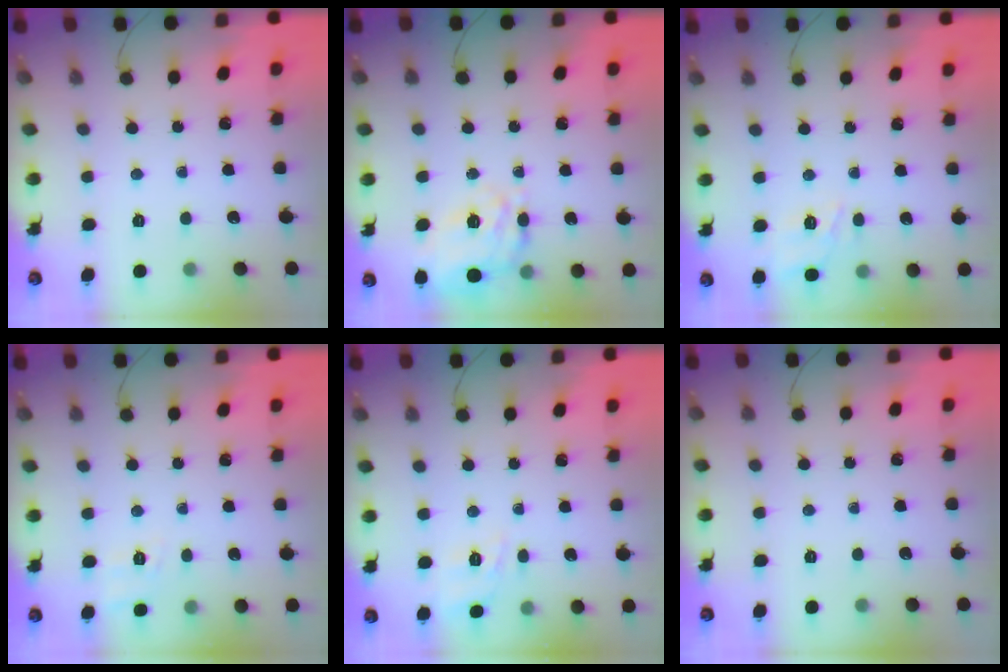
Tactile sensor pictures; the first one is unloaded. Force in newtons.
{"total": 12.3, "press": 11.9, "slide": 3.3}
{"total": 9.1, "press": 8.9, "slide": 1.6}
{"total": 2.5, "press": 1.4, "slide": 2.0}
{"total": 2.7, "press": 2.1, "slide": 1.7}
{"total": 0.0}